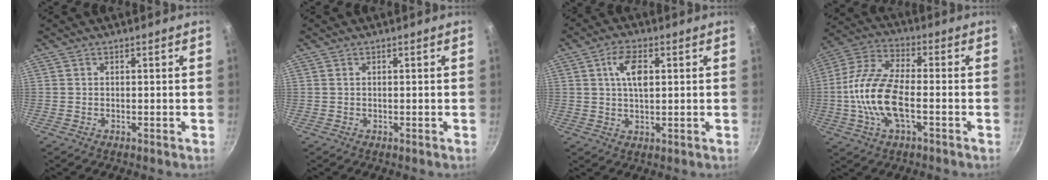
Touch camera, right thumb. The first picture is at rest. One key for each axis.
{"total": 0.0}
{"total": 6.5, "fx": 1.6, "fy": 3.1, "fz": 5.5, "tx": -0.094, "ty": 0.001, "tz": 0.028}
{"total": 14.4, "fx": -2.7, "fy": 6.3, "fz": 12.7, "tx": -0.252, "ty": 0.027, "tz": -0.070}